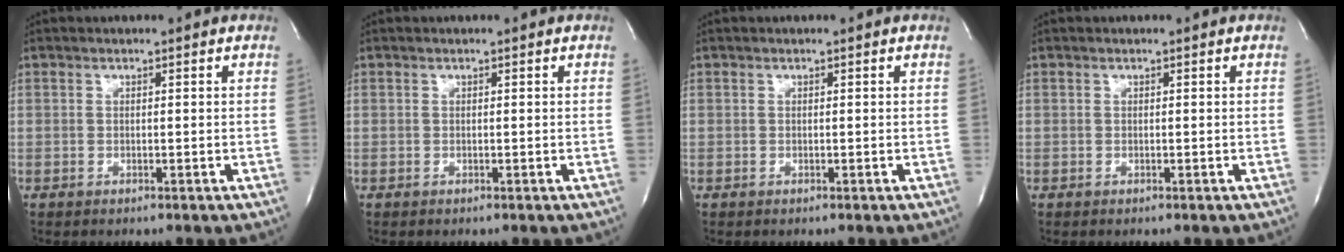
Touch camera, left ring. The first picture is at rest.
{"total": 0.0}
{"total": 0.0}
{"total": 0.0}